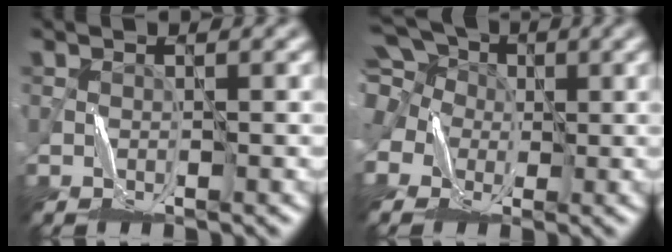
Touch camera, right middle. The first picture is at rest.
{"total": 10.7, "force": [3.4, 8.8, 5.1], "torque": [-0.144, 0.041, 0.031]}